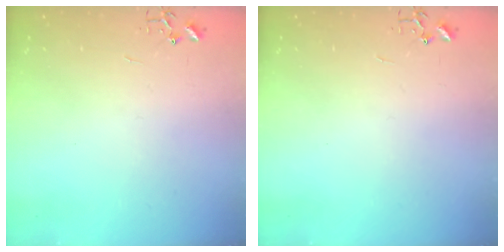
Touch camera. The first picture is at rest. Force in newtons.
{"total": 0.0}